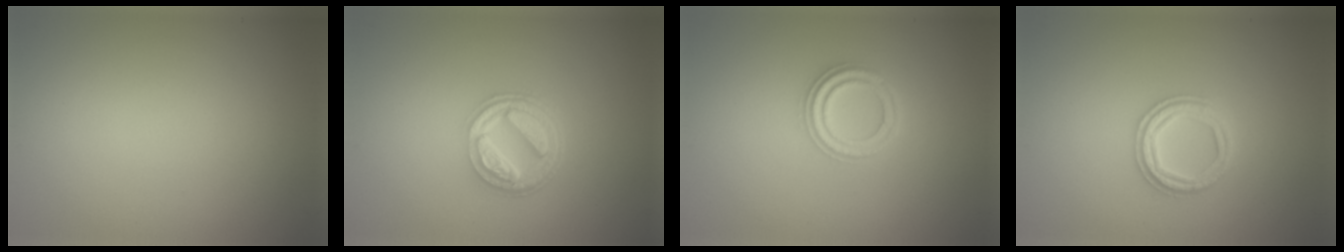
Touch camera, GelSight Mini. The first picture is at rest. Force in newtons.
{"total": 4.8, "press": 3.6, "slide": 3.2}
{"total": 2.4, "press": 2.3, "slide": 0.4}
{"total": 2.4, "press": 2.4, "slide": 0.3}